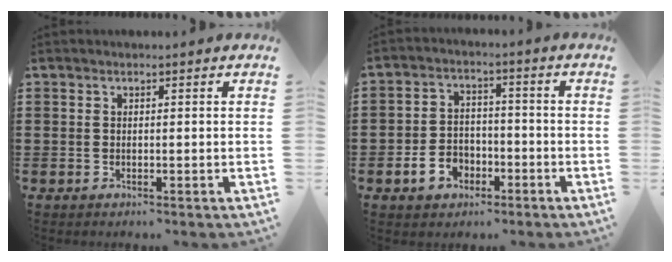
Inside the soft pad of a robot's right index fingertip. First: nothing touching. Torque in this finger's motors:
{"motor_torque": [1.08, 1.06, 0.26, 0.04]}